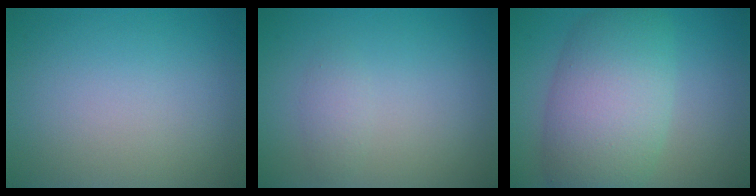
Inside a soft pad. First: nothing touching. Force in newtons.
{"total": 1.1, "press": 1.1, "slide": 0.0}
{"total": 8.7, "press": 8.7, "slide": 0.3}